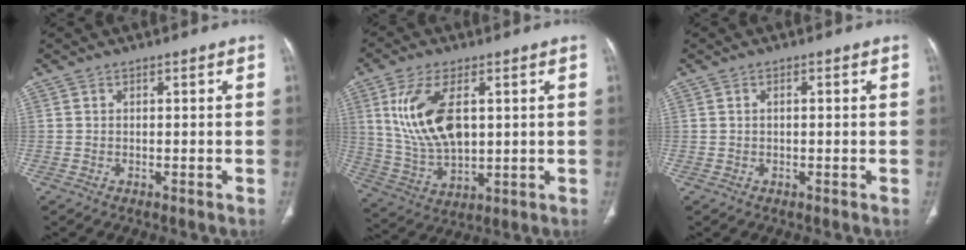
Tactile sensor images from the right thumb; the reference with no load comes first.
{"total": 14.4, "force": [3.5, 7.5, 11.7], "torque": [-0.235, -0.013, 0.080]}
{"total": 0.7, "force": [0.1, 0.3, 0.6], "torque": [-0.016, 0.004, 0.003]}